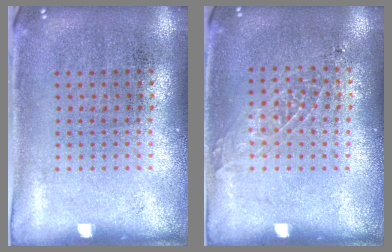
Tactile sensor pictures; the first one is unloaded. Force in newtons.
{"total": 0.9, "press": 0.9, "slide": 0.2}